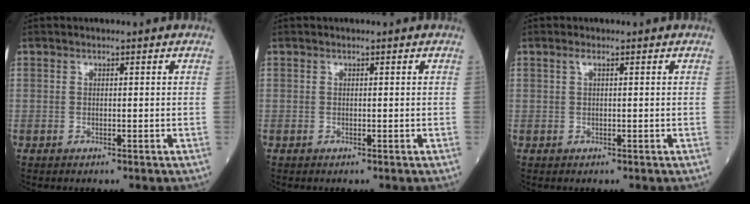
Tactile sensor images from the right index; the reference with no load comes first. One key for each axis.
{"total": 0.0}
{"total": 0.7, "fx": 0.3, "fy": 0.0, "fz": 0.6, "tx": -0.016, "ty": 0.004, "tz": 0.006}